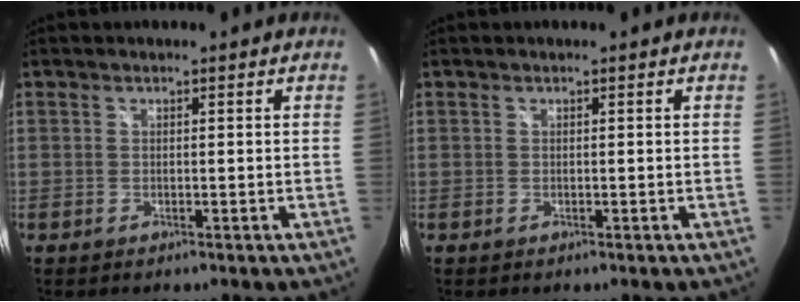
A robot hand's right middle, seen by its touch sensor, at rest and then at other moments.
{"total": 0.0}